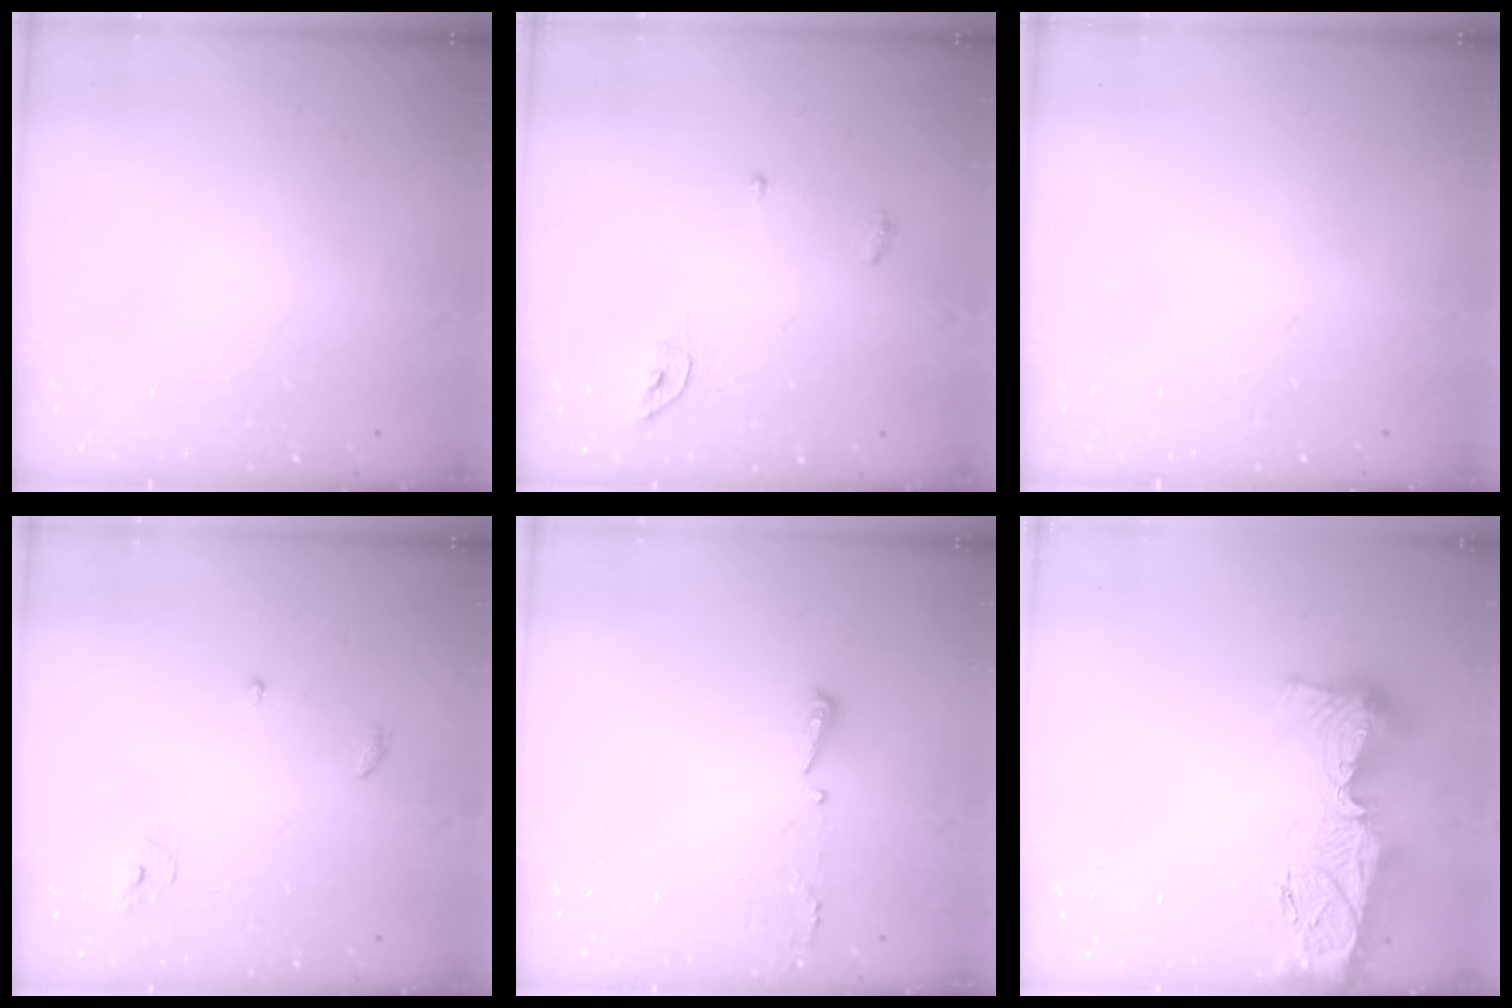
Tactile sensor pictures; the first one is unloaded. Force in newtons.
{"total": 4.5, "press": 4.5, "slide": 0.2}
{"total": 0.0}
{"total": 3.9, "press": 3.9, "slide": 0.2}
{"total": 2.9, "press": 2.8, "slide": 0.6}
{"total": 18.5, "press": 18.4, "slide": 1.7}